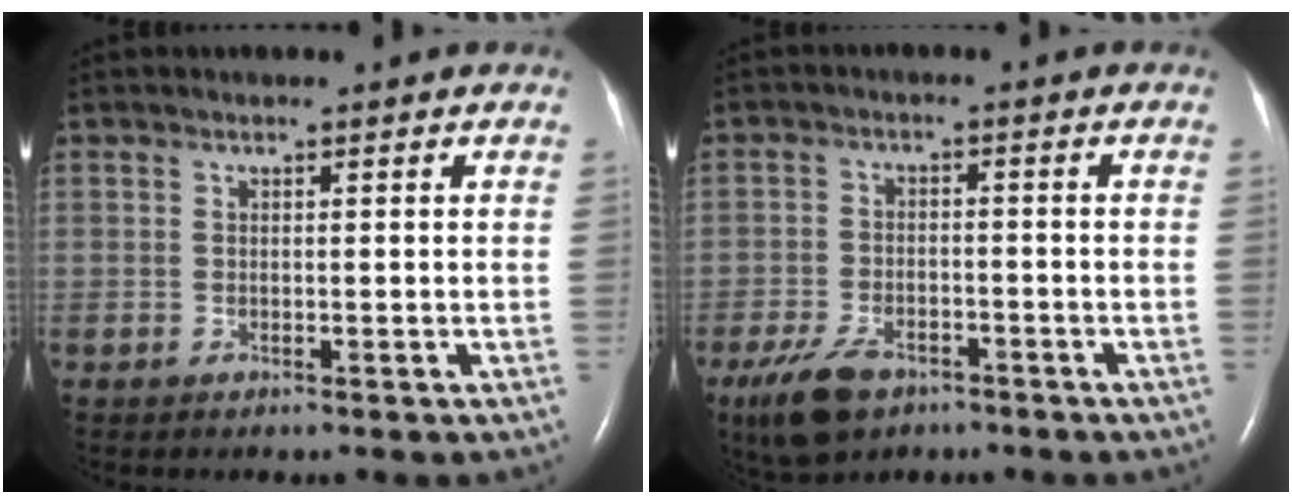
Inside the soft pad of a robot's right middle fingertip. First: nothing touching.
{"total": 7.7, "force": [-5.1, 3.9, 4.2], "torque": [-0.091, -0.009, -0.085]}